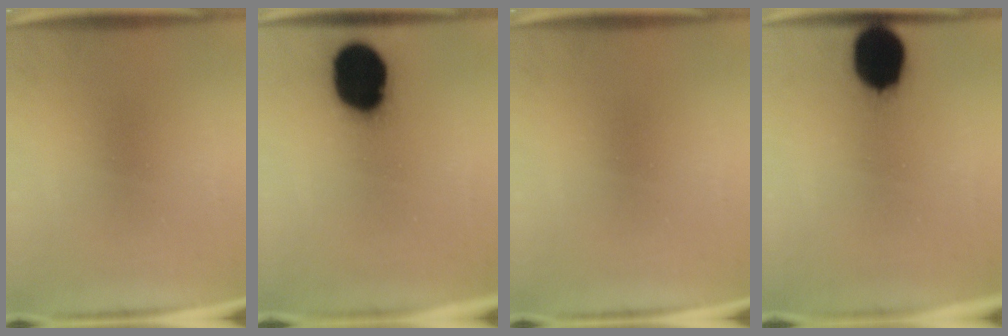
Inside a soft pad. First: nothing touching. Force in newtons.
{"total": 19.3}
{"total": 0.0}
{"total": 13.9}